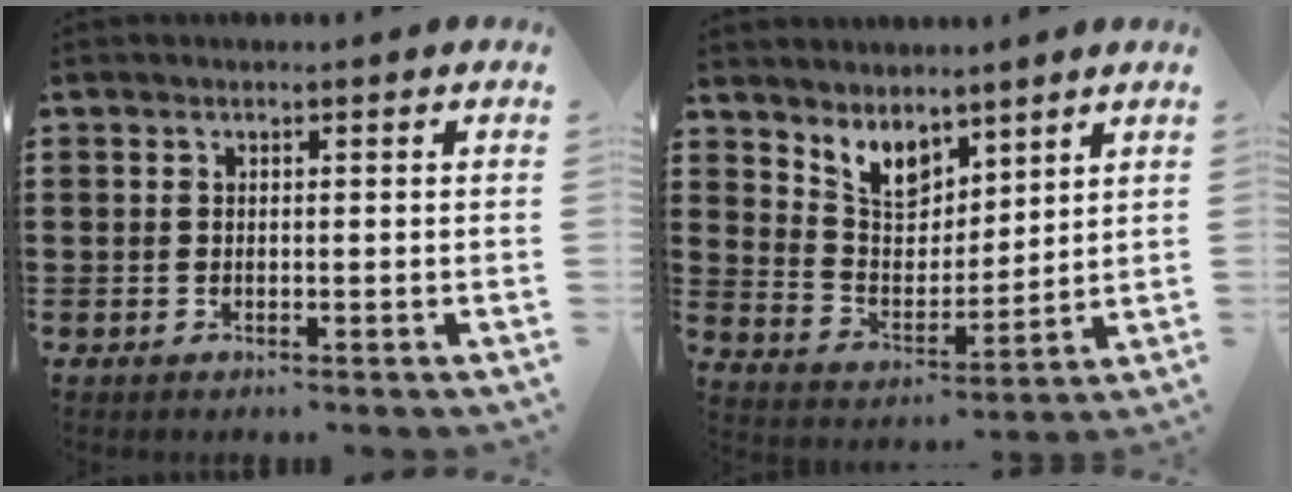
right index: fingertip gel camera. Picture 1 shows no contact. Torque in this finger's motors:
{"motor_torque": [0.89, 0.81, 0.16, 0.08]}